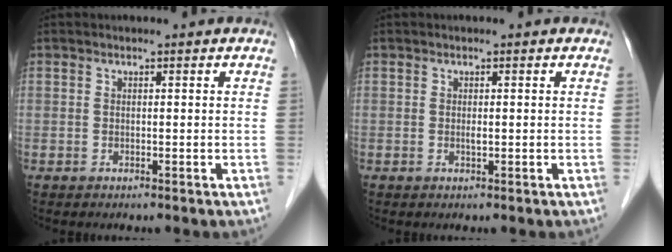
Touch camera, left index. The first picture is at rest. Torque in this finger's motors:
{"motor_torque": [0.11, 0.21, 0.00, 0.00]}